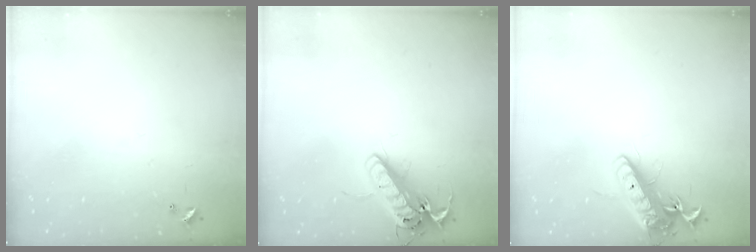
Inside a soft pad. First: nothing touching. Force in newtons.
{"total": 15.8, "press": 15.6, "slide": 2.7}
{"total": 13.9, "press": 13.7, "slide": 2.5}